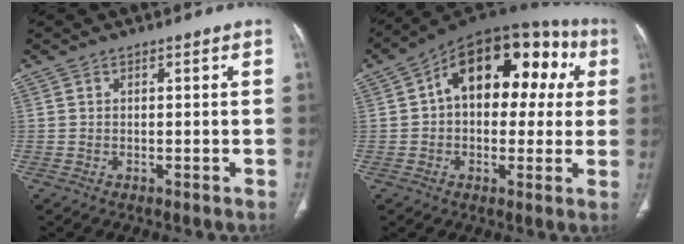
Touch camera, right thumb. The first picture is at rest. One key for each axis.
{"total": 20.5, "fx": 4.5, "fy": 12.2, "fz": 15.9, "tx": -0.181, "ty": 0.046, "tz": 0.054}